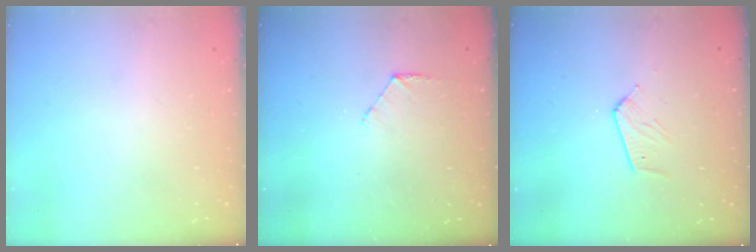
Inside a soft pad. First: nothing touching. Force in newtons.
{"total": 4.6, "press": 4.5, "slide": 0.4}
{"total": 5.4, "press": 5.4, "slide": 0.5}